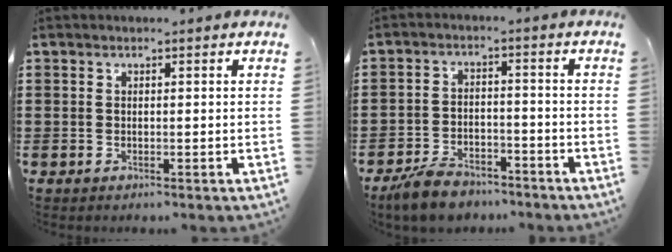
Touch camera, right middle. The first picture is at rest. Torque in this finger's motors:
{"motor_torque": [1.41, -0.73, 0.17, 0.10]}